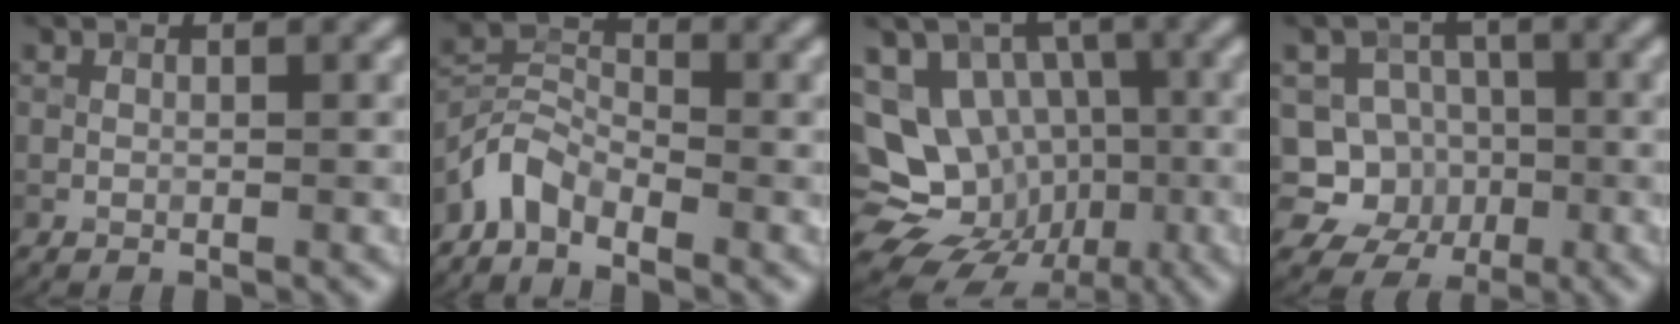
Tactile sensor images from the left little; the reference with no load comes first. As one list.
[{"total": 3.6, "force": [-3.2, 1.4, 1.1], "torque": [-0.023, 0.010, -0.080]}, {"total": 13.4, "force": [-3.7, 11.0, 6.5], "torque": [-0.111, 0.003, -0.069]}, {"total": 7.0, "force": [-2.2, 6.4, 1.9], "torque": [-0.013, 0.021, -0.067]}]